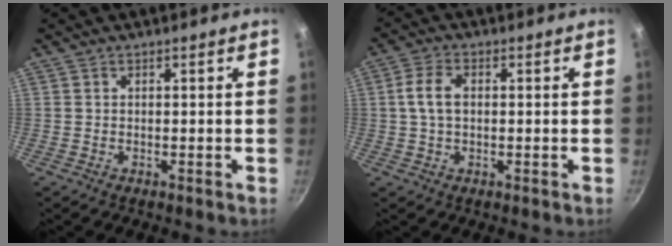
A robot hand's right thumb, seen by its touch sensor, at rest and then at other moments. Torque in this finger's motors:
{"motor_torque": [-0.21, 0.40, 0.53, -0.12, 0.02]}